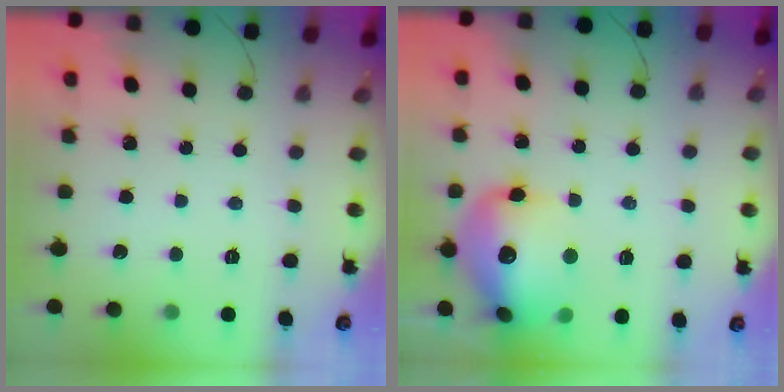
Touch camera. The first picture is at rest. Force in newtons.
{"total": 18.5, "press": 18.3, "slide": 2.8}